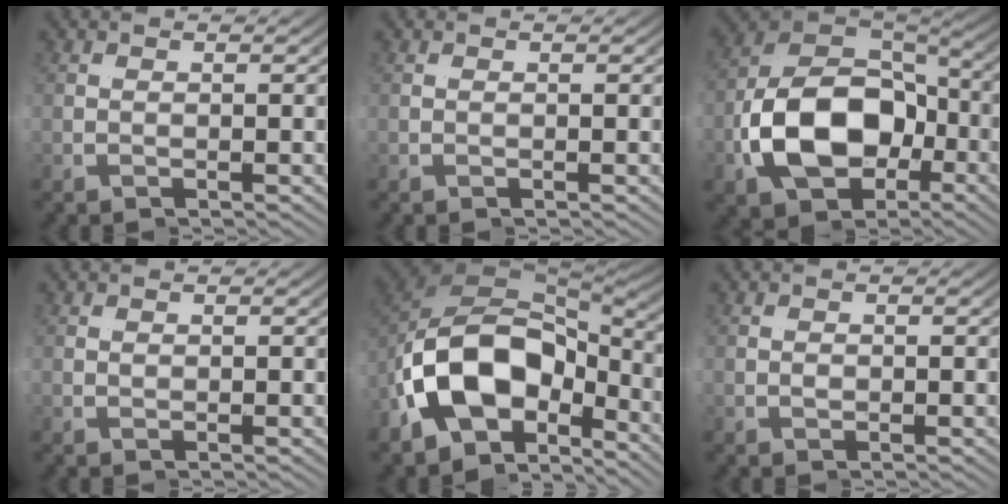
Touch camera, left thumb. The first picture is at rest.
{"total": 0.0}
{"total": 13.2, "force": [-3.7, 7.9, 9.9], "torque": [-0.232, -0.023, -0.048]}
{"total": 0.5, "force": [0.2, 0.3, 0.3], "torque": [-0.003, -0.001, 0.006]}
{"total": 15.6, "force": [-2.0, 8.8, 12.7], "torque": [-0.259, -0.031, -0.022]}
{"total": 0.9, "force": [0.0, 0.8, 0.5], "torque": [-0.011, -0.004, 0.003]}